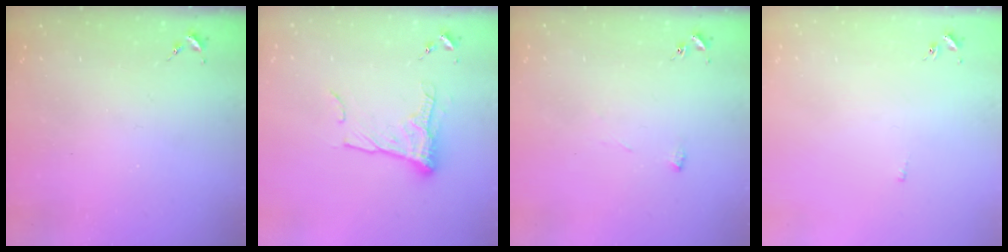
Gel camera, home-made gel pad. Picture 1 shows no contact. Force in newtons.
{"total": 12.0, "press": 12.0, "slide": 0.7}
{"total": 5.8, "press": 5.8, "slide": 0.3}
{"total": 2.0, "press": 1.9, "slide": 0.4}